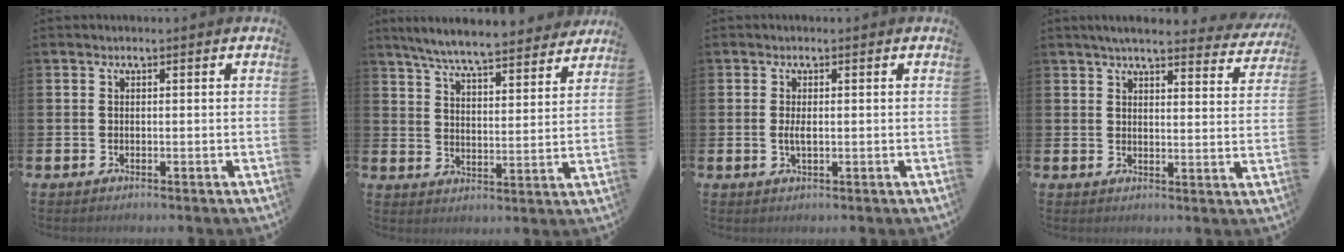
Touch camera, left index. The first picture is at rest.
{"total": 7.4, "force": [7.0, 0.5, 2.1], "torque": [-0.060, -0.049, 0.121]}
{"total": 1.6, "force": [0.1, 0.5, 1.5], "torque": [-0.023, 0.000, -0.002]}
{"total": 4.6, "force": [4.2, 0.5, 1.8], "torque": [-0.033, -0.027, 0.069]}